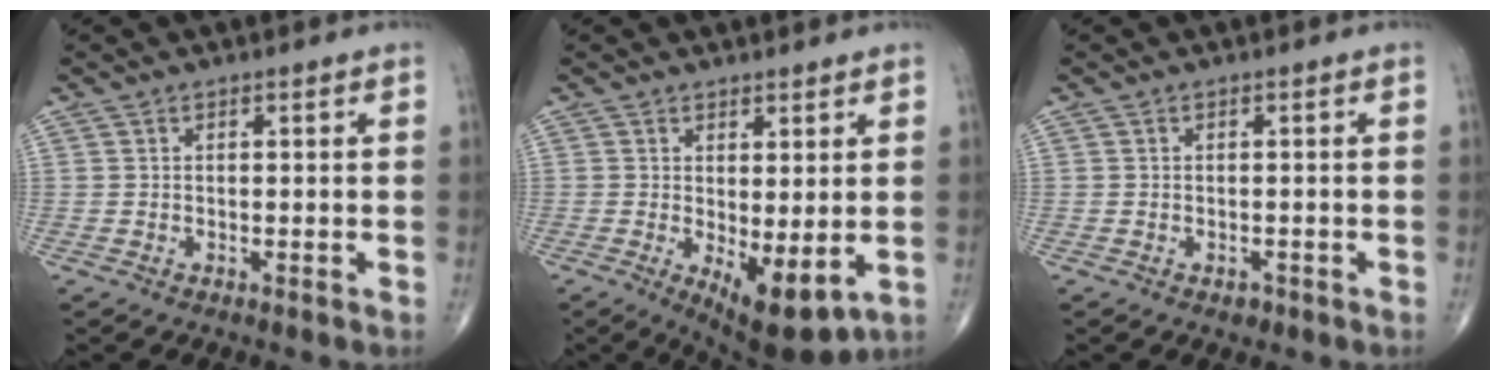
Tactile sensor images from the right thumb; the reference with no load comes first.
{"total": 8.6, "force": [-1.4, 3.4, 7.8], "torque": [-0.113, -0.024, -0.009]}
{"total": 1.2, "force": [-0.7, 0.8, 0.6], "torque": [-0.006, 0.001, -0.009]}